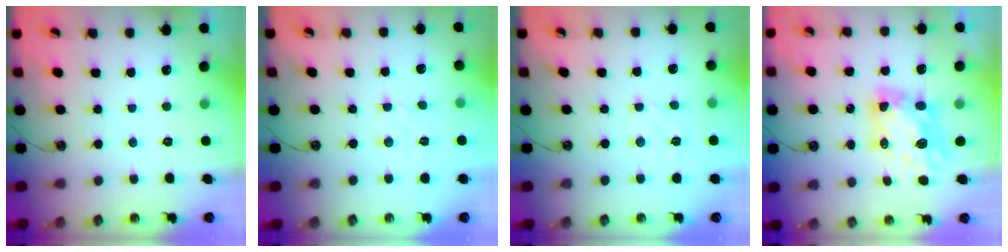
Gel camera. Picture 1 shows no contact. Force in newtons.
{"total": 2.2, "press": 2.2, "slide": 0.6}
{"total": 2.5, "press": 2.4, "slide": 0.5}
{"total": 6.5, "press": 6.5, "slide": 0.6}